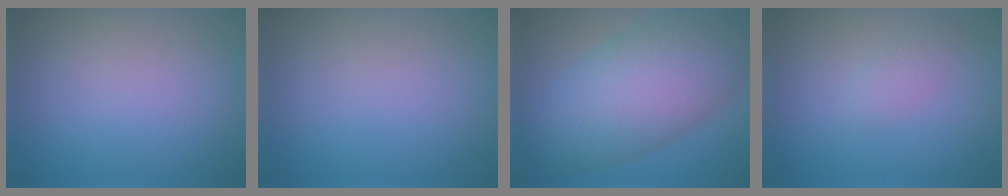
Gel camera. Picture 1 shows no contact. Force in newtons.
{"total": 0.0}
{"total": 10.7, "press": 10.7, "slide": 0.2}
{"total": 1.3, "press": 1.3, "slide": 0.1}